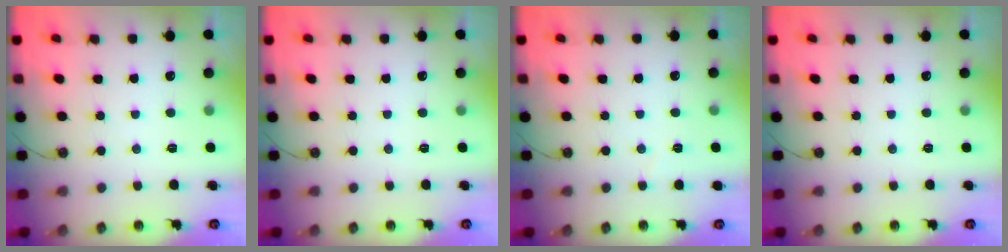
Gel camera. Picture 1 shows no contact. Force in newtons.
{"total": 0.0}
{"total": 2.7, "press": 2.4, "slide": 1.1}
{"total": 0.0}